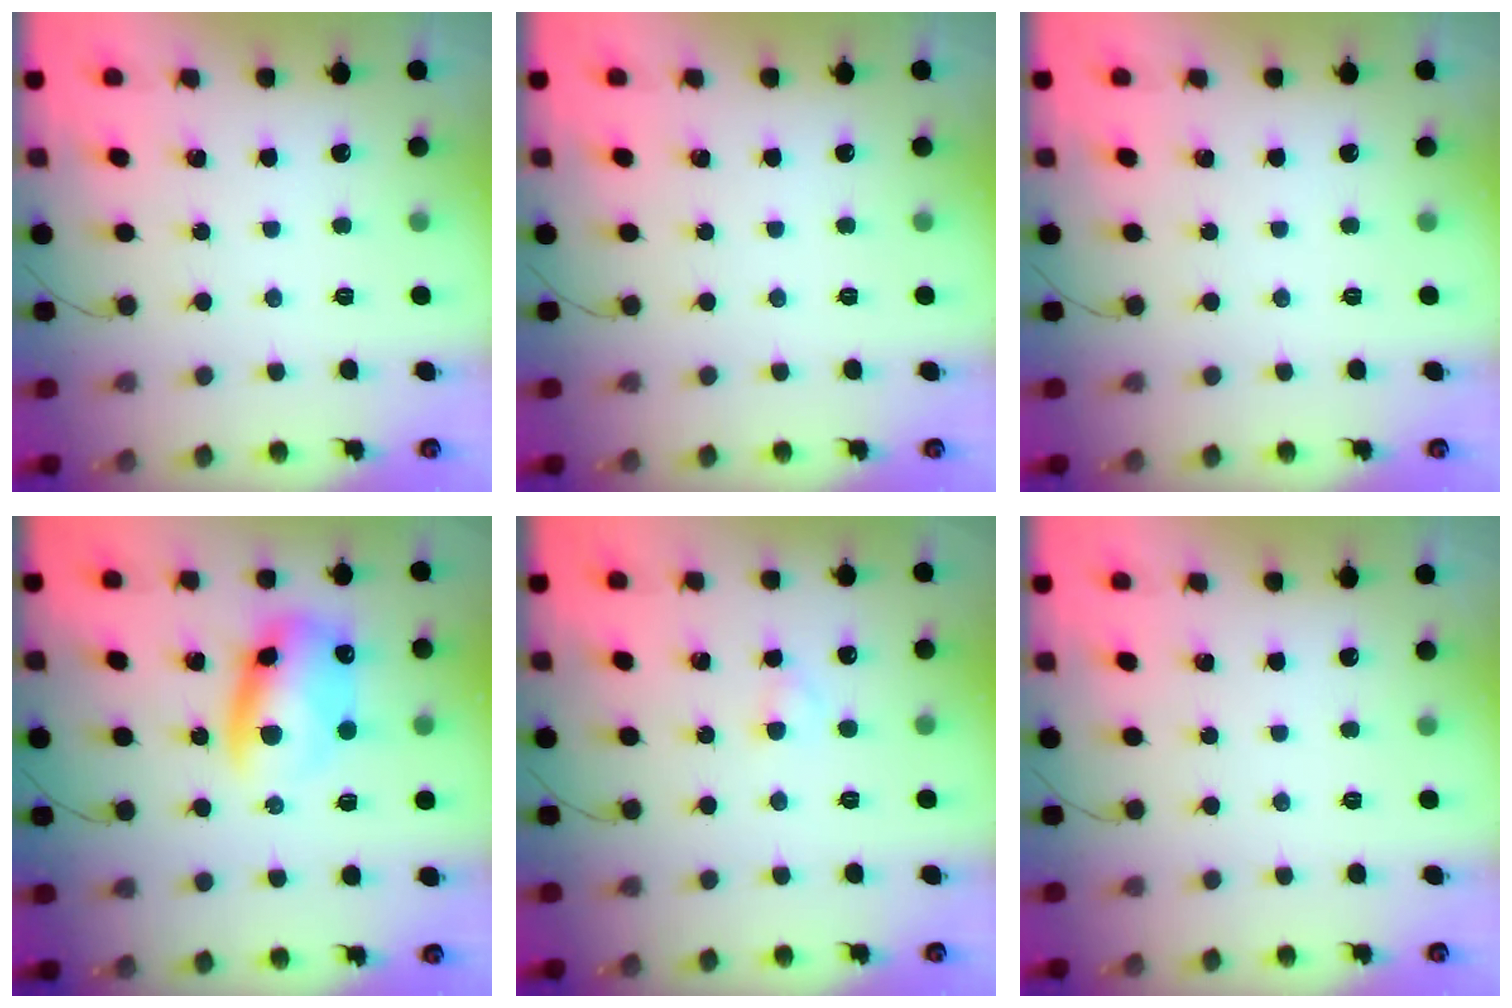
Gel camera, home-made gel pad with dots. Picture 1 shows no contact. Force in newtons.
{"total": 0.0}
{"total": 0.0}
{"total": 11.1, "press": 10.9, "slide": 2.3}
{"total": 1.8, "press": 1.6, "slide": 0.9}
{"total": 0.0}